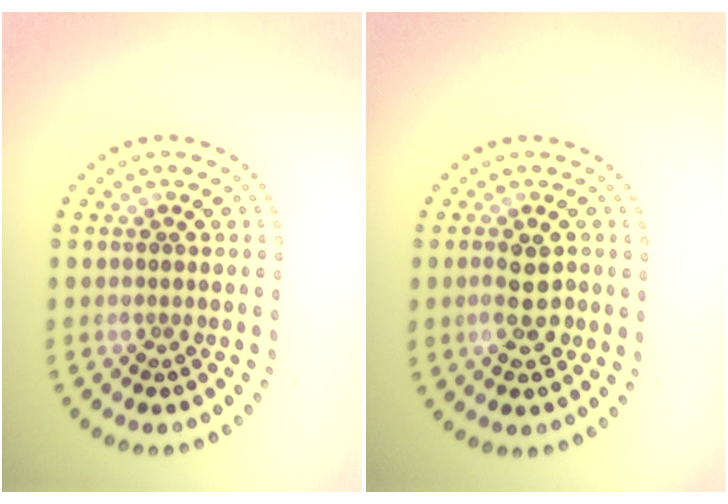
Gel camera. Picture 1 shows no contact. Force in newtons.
{"total": 3.0, "press": 2.9, "slide": 0.4}